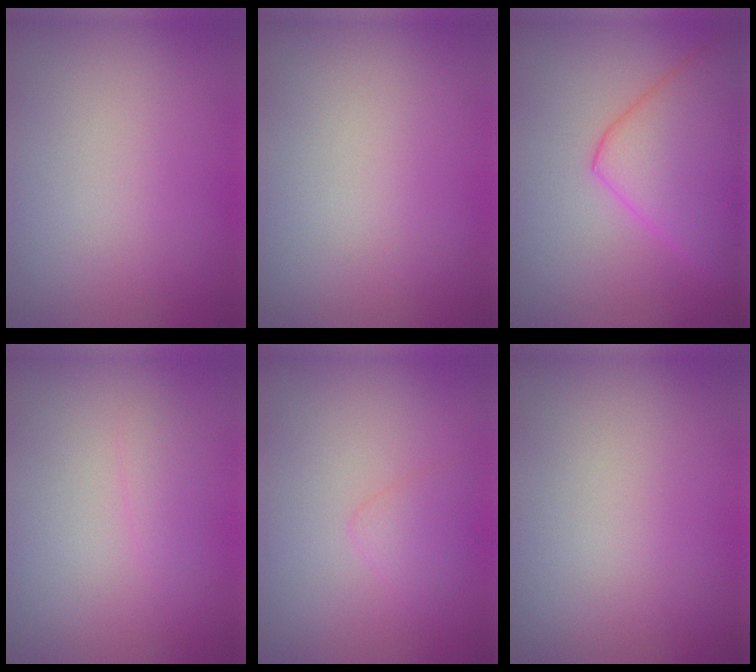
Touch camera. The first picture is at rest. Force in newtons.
{"total": 0.0}
{"total": 7.1, "press": 7.1, "slide": 0.3}
{"total": 1.0, "press": 1.0, "slide": 0.0}
{"total": 1.5, "press": 1.5, "slide": 0.0}
{"total": 0.0}